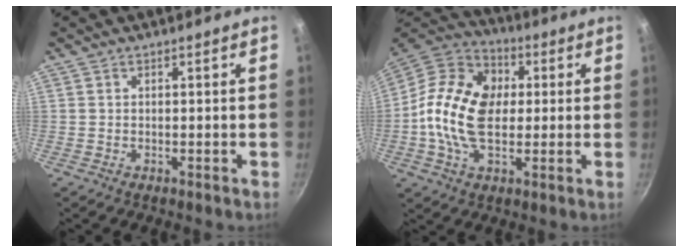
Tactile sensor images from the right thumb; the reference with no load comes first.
{"total": 18.5, "force": [0.5, 12.3, 13.8], "torque": [-0.231, 0.020, -0.011]}